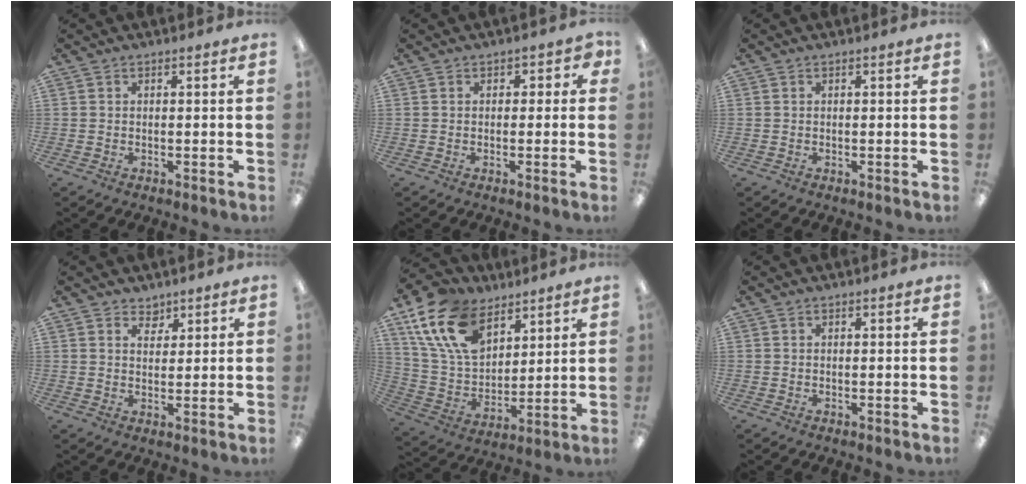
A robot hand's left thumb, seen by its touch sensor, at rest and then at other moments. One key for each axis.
{"total": 2.0, "fx": 0.3, "fy": 1.7, "fz": 1.1, "tx": -0.013, "ty": 0.004, "tz": 0.001}
{"total": 0.0}
{"total": 3.2, "fx": 2.5, "fy": 1.9, "fz": 0.4, "tx": 0.002, "ty": -0.013, "tz": 0.045}
{"total": 19.0, "fx": 10.9, "fy": 11.5, "fz": 10.6, "tx": -0.224, "ty": -0.035, "tz": 0.201}
{"total": 0.0}